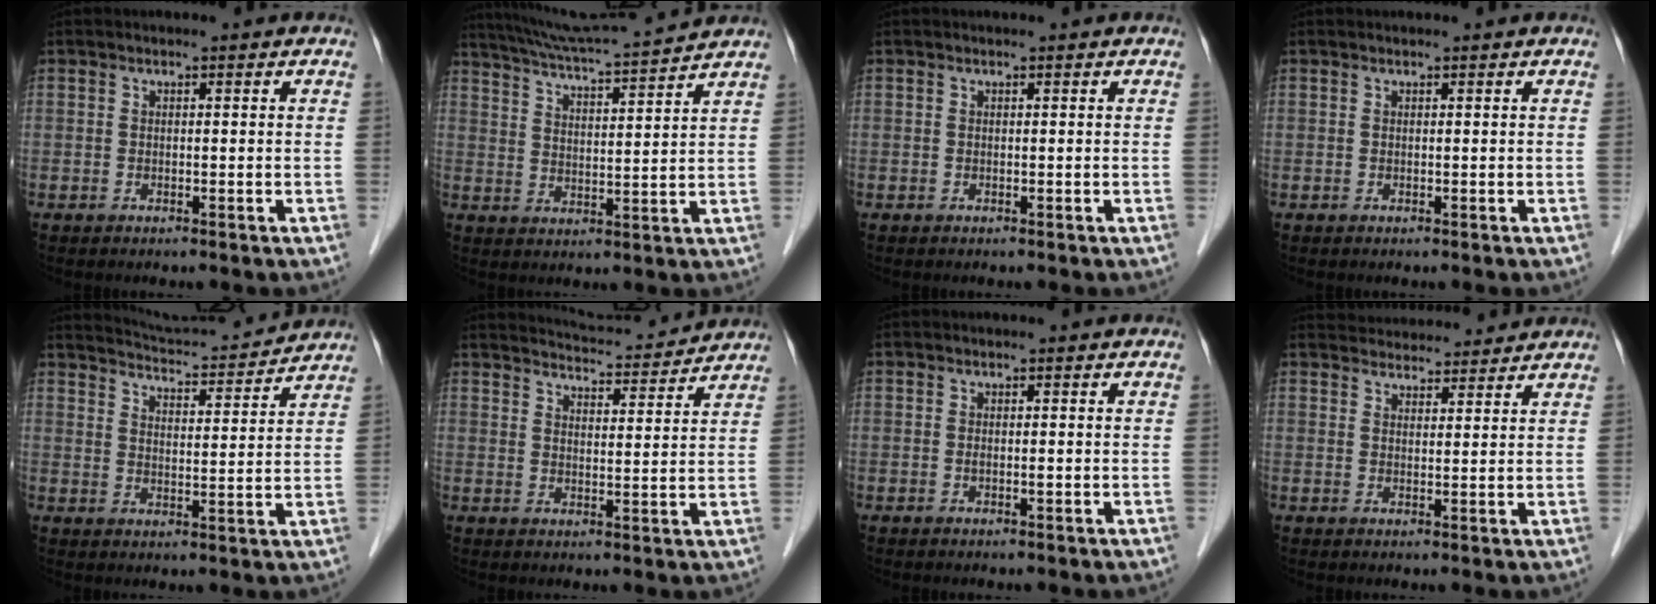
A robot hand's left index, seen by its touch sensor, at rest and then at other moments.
{"total": 14.0, "force": [13.0, -0.7, 4.9], "torque": [-0.094, 0.011, 0.202]}
{"total": 0.0}
{"total": 0.6, "force": [0.6, 0.0, 0.1], "torque": [-0.004, 0.010, 0.012]}
{"total": 13.2, "force": [12.8, 0.4, 2.9], "torque": [-0.055, 0.009, 0.182]}
{"total": 11.3, "force": [11.1, 0.6, 2.1], "torque": [-0.038, 0.009, 0.150]}
{"total": 0.5, "force": [-0.1, 0.1, 0.5], "torque": [-0.012, -0.001, -0.002]}
{"total": 10.4, "force": [10.0, 2.0, 1.8], "torque": [-0.021, 0.028, 0.136]}